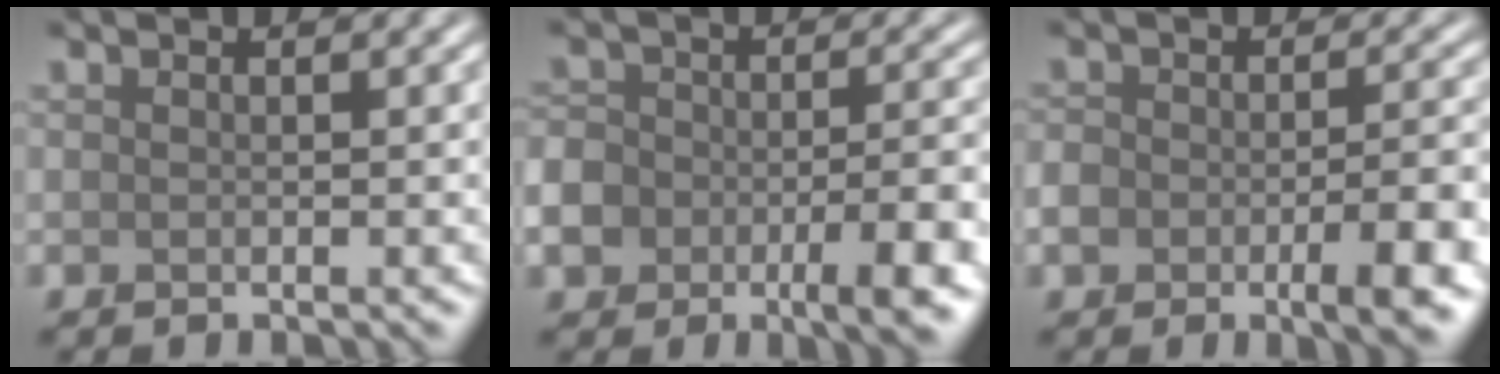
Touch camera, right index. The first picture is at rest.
{"total": 8.8, "force": [-4.5, 4.9, 5.7], "torque": [-0.092, -0.002, -0.078]}
{"total": 6.3, "force": [-3.2, 2.8, 4.7], "torque": [-0.068, -0.002, -0.052]}